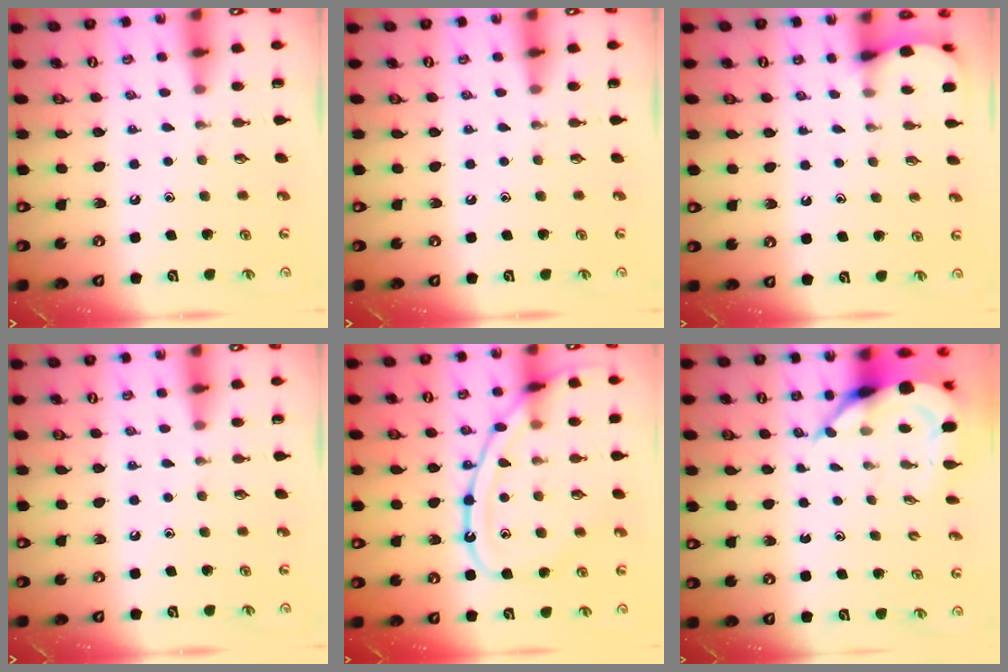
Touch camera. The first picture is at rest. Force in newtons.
{"total": 0.0}
{"total": 2.2, "press": 2.2, "slide": 0.2}
{"total": 0.0}
{"total": 16.7, "press": 16.7, "slide": 1.4}
{"total": 7.7, "press": 7.6, "slide": 1.0}